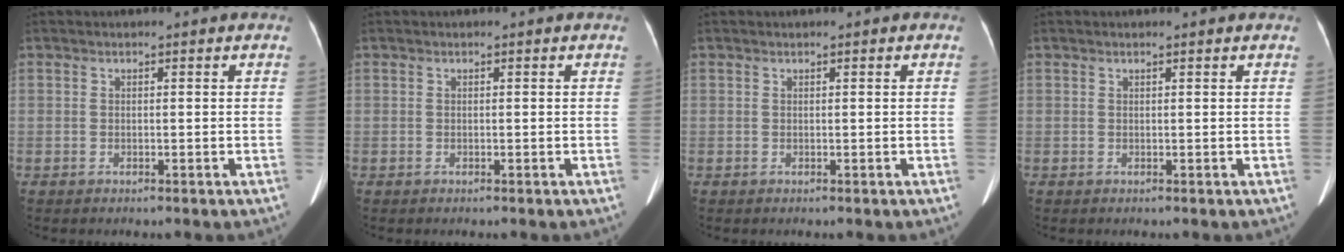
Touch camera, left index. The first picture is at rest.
{"total": 0.0}
{"total": 0.0}
{"total": 0.6, "force": [0.6, 0.0, 0.2], "torque": [-0.009, 0.007, 0.009]}